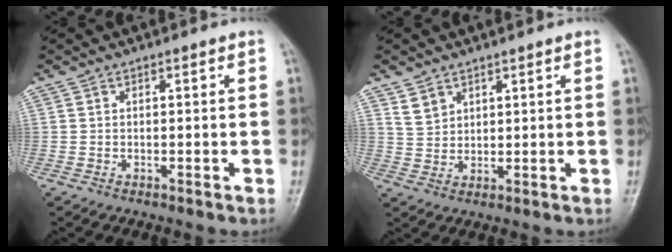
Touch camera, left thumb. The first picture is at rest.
{"total": 3.4, "force": [2.4, 2.2, 0.9], "torque": [-0.002, -0.015, 0.052]}